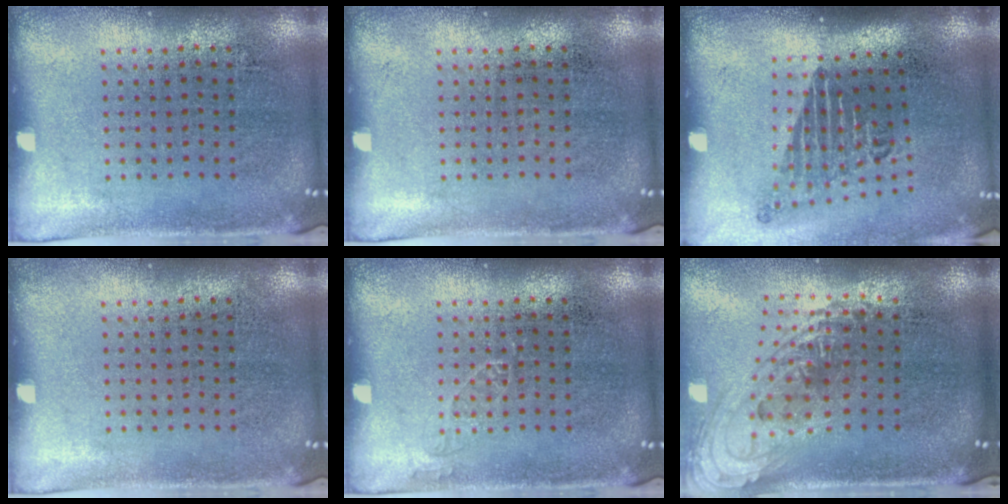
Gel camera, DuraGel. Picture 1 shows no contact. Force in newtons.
{"total": 0.0}
{"total": 1.8, "press": 1.3, "slide": 1.3}
{"total": 0.0}
{"total": 0.7, "press": 0.7, "slide": 0.1}
{"total": 1.5, "press": 1.2, "slide": 1.0}